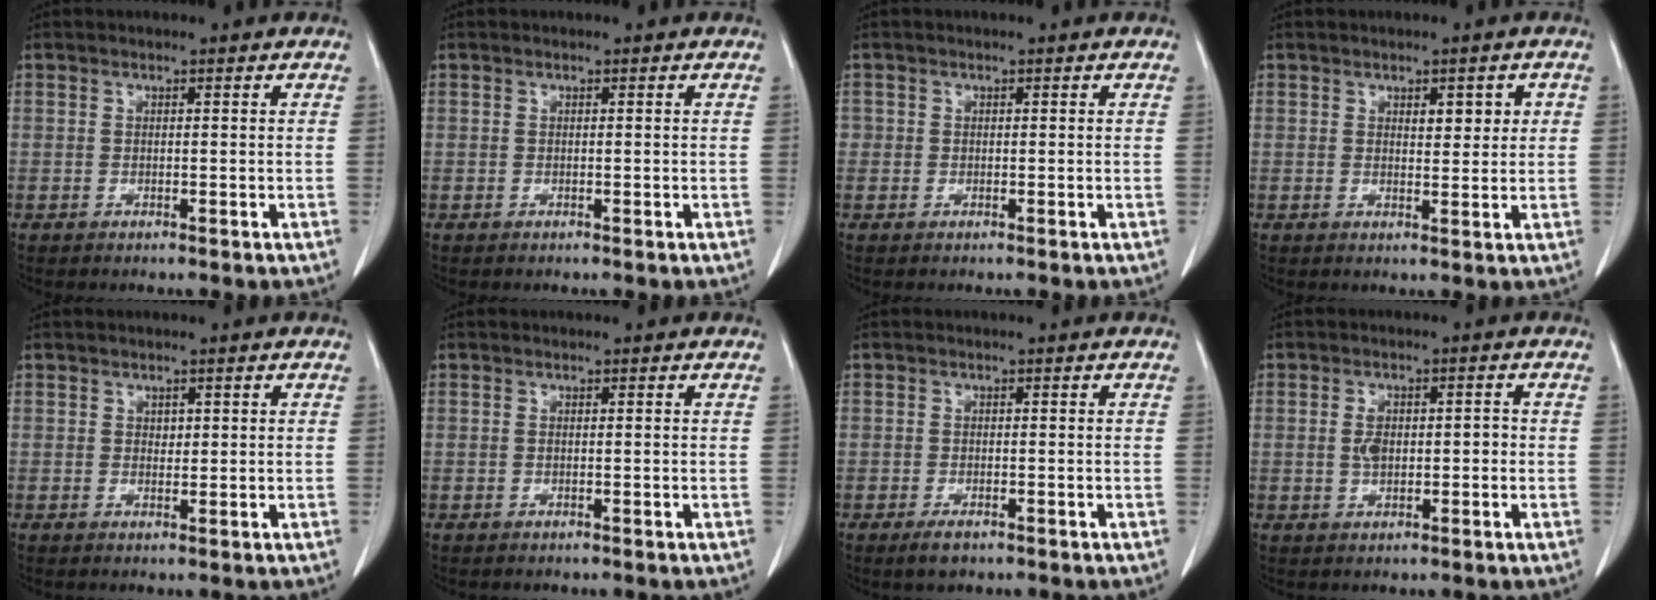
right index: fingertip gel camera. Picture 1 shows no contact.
{"total": 0.0}
{"total": 0.8, "force": [0.0, 0.8, 0.0], "torque": [0.010, 0.005, -0.003]}
{"total": 3.1, "force": [1.1, 1.5, 2.5], "torque": [-0.033, 0.004, 0.017]}
{"total": 1.0, "force": [0.4, 0.7, 0.6], "torque": [-0.005, -0.002, 0.006]}
{"total": 0.0}
{"total": 2.1, "force": [-1.4, 1.0, 1.2], "torque": [-0.025, -0.002, -0.019]}
{"total": 3.8, "force": [-0.2, 2.2, 3.1], "torque": [-0.059, 0.012, -0.002]}